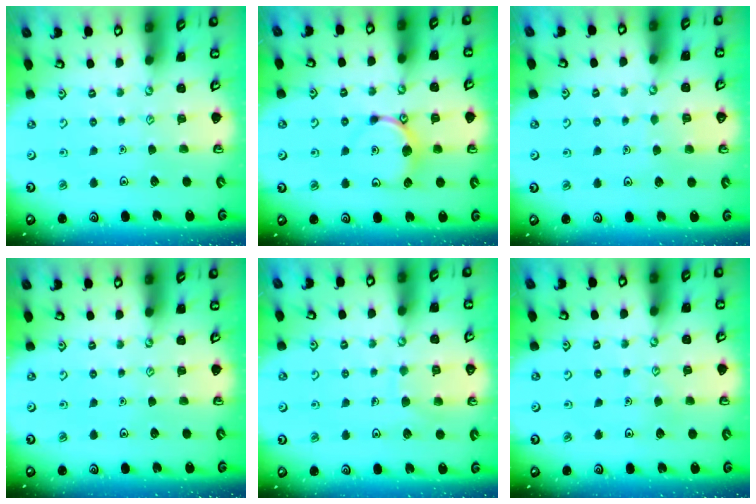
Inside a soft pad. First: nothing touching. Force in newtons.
{"total": 9.4, "press": 9.4, "slide": 0.6}
{"total": 3.5, "press": 3.5, "slide": 0.2}
{"total": 0.0}
{"total": 7.0, "press": 7.0, "slide": 0.5}
{"total": 4.0, "press": 4.0, "slide": 0.2}